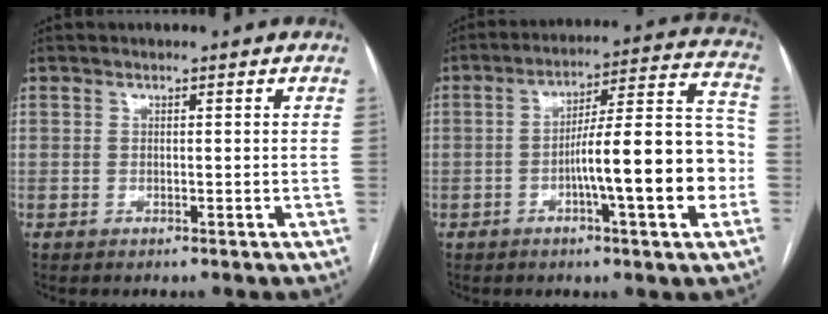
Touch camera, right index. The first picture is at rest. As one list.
[{"total": 15.9, "force": [-3.7, 1.7, 15.4], "torque": [-0.222, 0.024, -0.054]}]